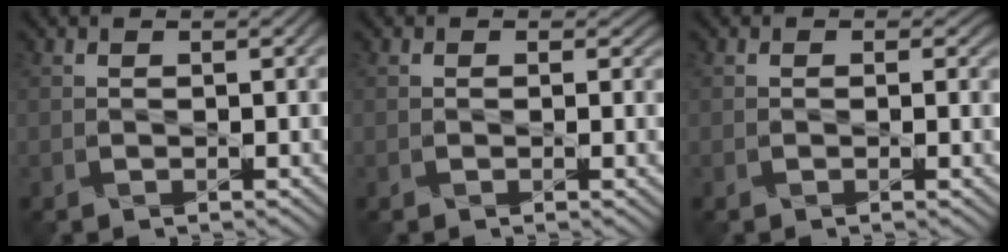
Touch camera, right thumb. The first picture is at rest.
{"total": 0.6, "force": [0.0, 0.5, 0.3], "torque": [-0.006, -0.006, -0.002]}
{"total": 0.6, "force": [-0.1, 0.6, 0.2], "torque": [-0.006, -0.006, -0.004]}